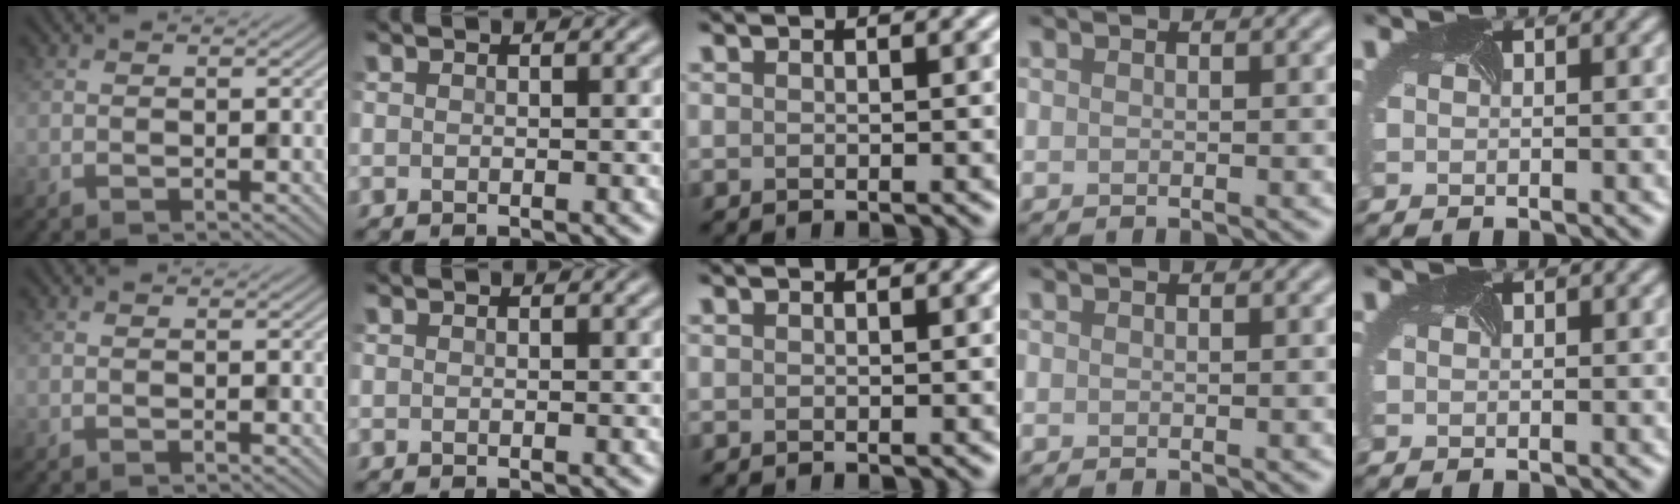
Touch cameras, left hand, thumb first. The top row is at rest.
{}